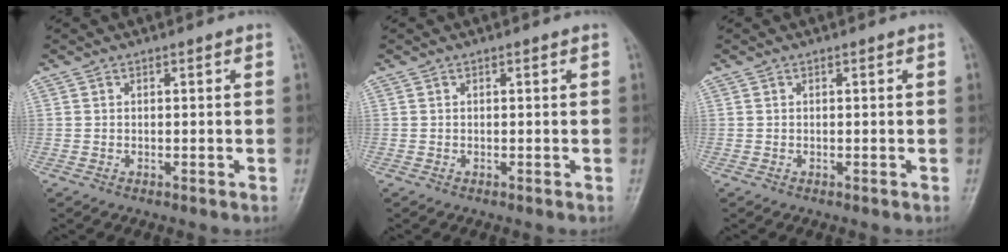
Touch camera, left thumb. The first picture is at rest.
{"total": 0.0}
{"total": 0.0}